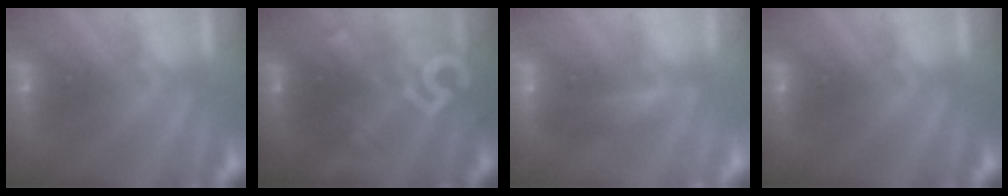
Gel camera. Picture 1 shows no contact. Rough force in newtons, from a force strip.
{"total": 2.8}
{"total": 1.8}
{"total": 0.0}